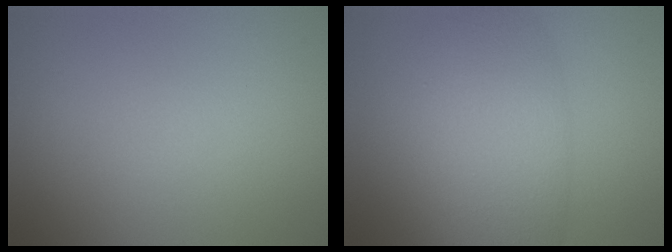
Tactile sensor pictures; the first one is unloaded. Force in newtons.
{"total": 7.1, "press": 7.1, "slide": 0.2}